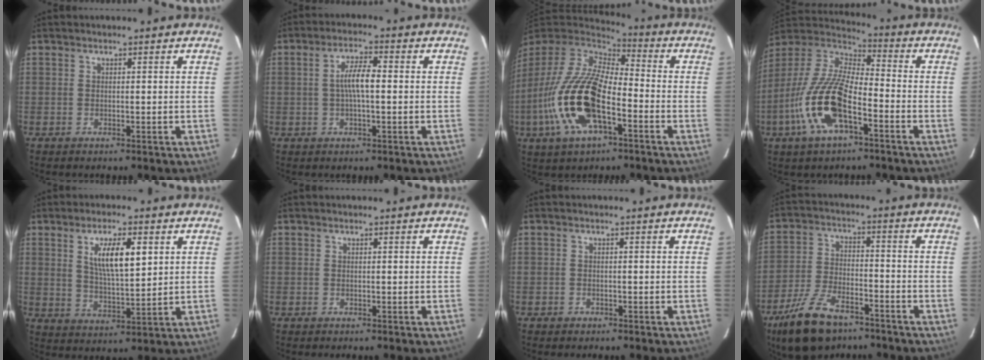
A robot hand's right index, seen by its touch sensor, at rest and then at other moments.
{"total": 5.3, "force": [0.0, 1.2, 5.1], "torque": [-0.096, 0.008, 0.001]}
{"total": 20.4, "force": [-6.9, 8.7, 17.2], "torque": [-0.361, -0.027, -0.136]}
{"total": 17.6, "force": [-7.4, 6.4, 14.6], "torque": [-0.306, -0.015, -0.151]}
{"total": 9.2, "force": [3.4, 2.8, 8.1], "torque": [-0.145, 0.000, 0.066]}
{"total": 0.0}
{"total": 1.1, "force": [-0.8, 0.8, 0.1], "torque": [-0.001, 0.004, -0.011]}
{"total": 14.1, "force": [-9.8, 6.2, 8.0], "torque": [-0.177, -0.015, -0.177]}